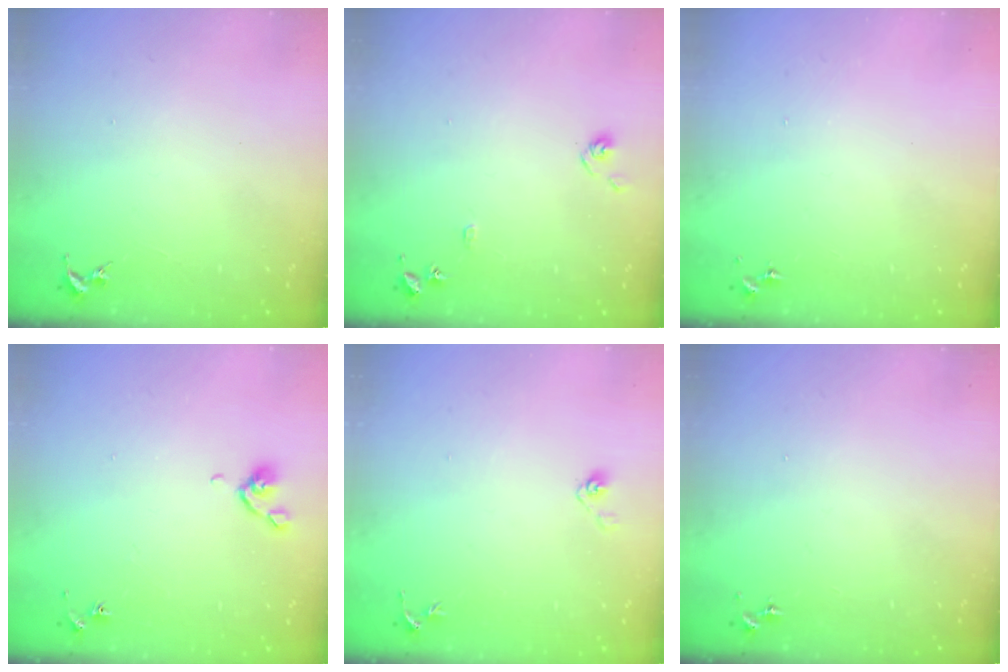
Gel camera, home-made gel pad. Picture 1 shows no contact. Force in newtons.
{"total": 7.2, "press": 7.2, "slide": 0.7}
{"total": 0.0}
{"total": 4.8, "press": 4.6, "slide": 1.0}
{"total": 3.6, "press": 2.9, "slide": 2.0}
{"total": 0.0}